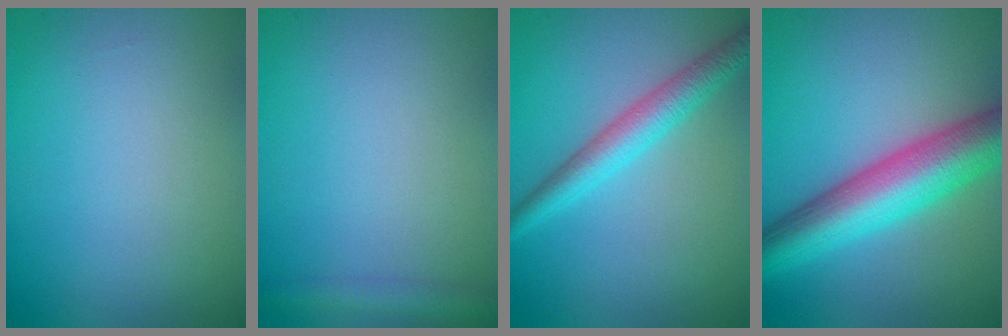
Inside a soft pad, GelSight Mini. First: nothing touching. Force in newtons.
{"total": 1.8, "press": 1.8, "slide": 0.1}
{"total": 3.4, "press": 3.4, "slide": 0.1}
{"total": 8.2, "press": 8.2, "slide": 0.3}